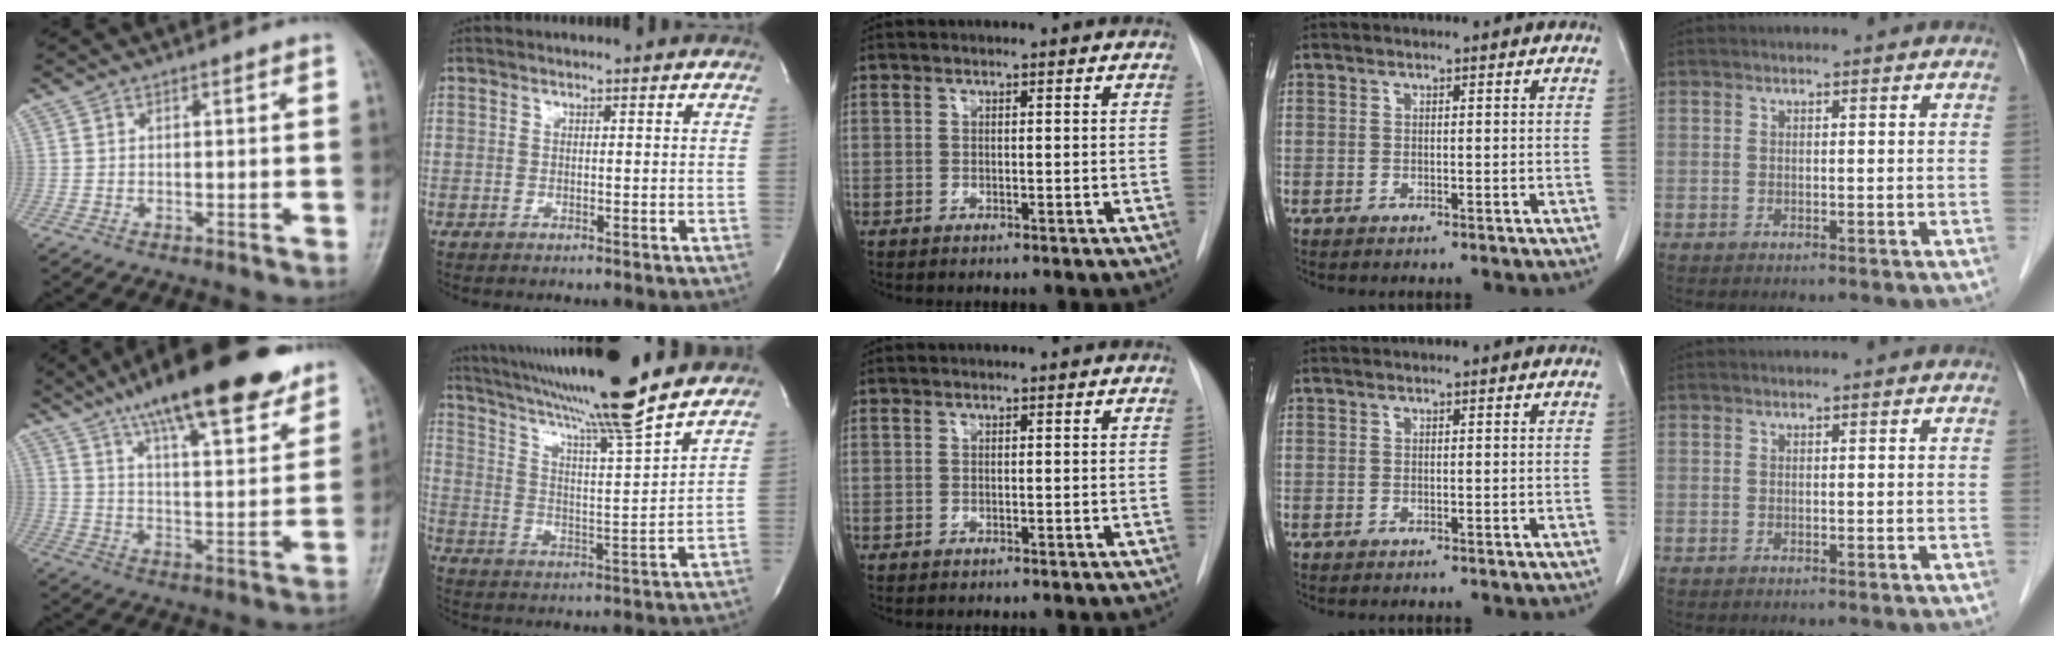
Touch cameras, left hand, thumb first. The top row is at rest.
{"thumb": {"total": 23.1, "force": [16.4, 6.0, 15.1], "torque": [-0.203, -0.048, 0.252]}, "index": {"total": 19.1, "force": [16.2, -1.3, 10.0], "torque": [-0.179, -0.009, 0.253]}}